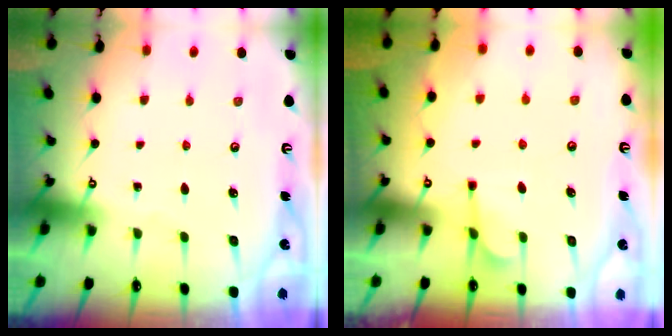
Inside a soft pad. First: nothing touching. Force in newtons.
{"total": 2.8, "press": 2.4, "slide": 1.5}